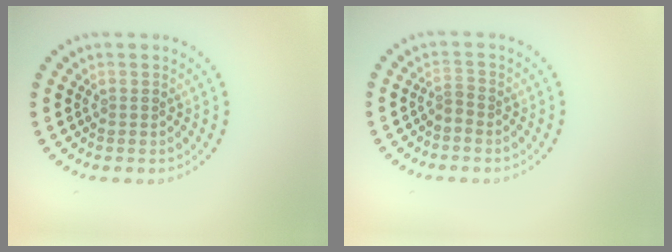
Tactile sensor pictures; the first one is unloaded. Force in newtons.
{"total": 1.0, "press": 0.4, "slide": 0.9}